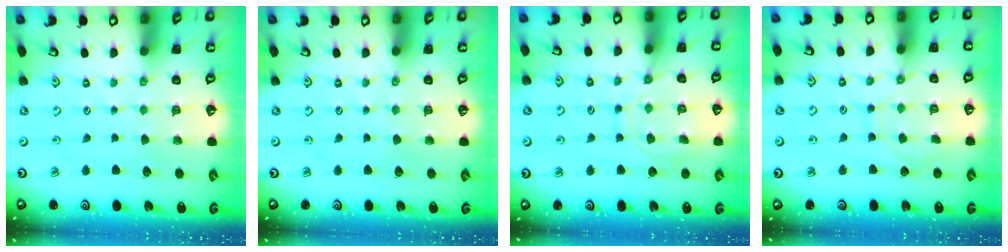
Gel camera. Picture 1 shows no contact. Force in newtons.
{"total": 0.0}
{"total": 11.0, "press": 11.0, "slide": 0.8}
{"total": 7.4, "press": 7.3, "slide": 0.8}